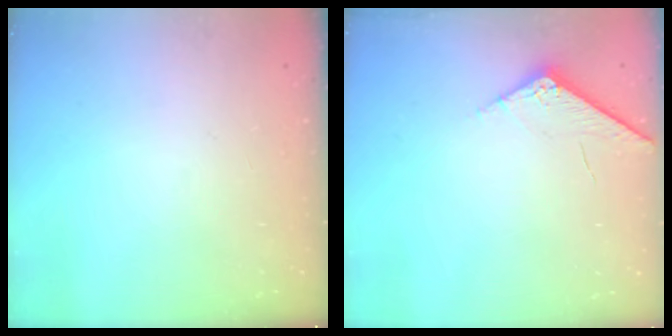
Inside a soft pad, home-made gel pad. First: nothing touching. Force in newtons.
{"total": 4.2, "press": 4.2, "slide": 0.4}